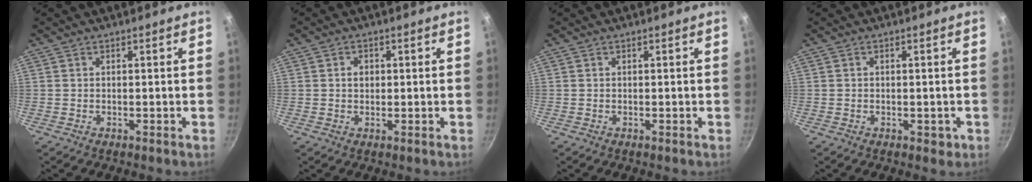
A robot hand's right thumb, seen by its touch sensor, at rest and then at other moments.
{"total": 2.0, "force": [0.3, 1.7, 1.1], "torque": [-0.008, 0.002, 0.004]}
{"total": 0.0}
{"total": 2.3, "force": [-0.8, 1.4, 1.6], "torque": [-0.018, 0.002, -0.009]}